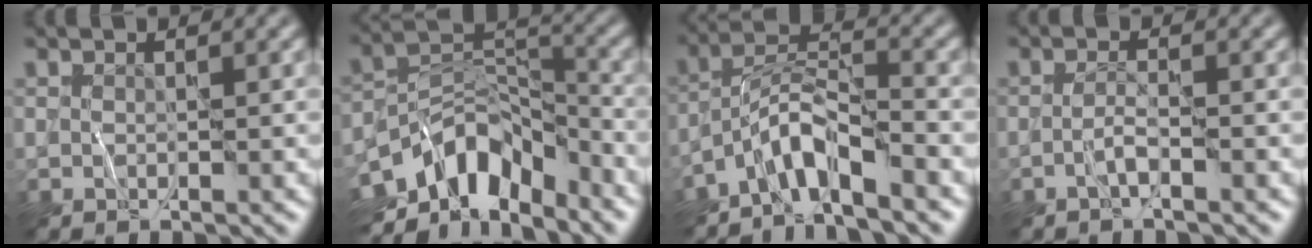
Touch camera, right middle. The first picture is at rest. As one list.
[{"total": 9.1, "force": [-5.7, 4.8, 5.3], "torque": [-0.072, 0.004, -0.112]}, {"total": 4.4, "force": [-3.6, 0.7, 2.5], "torque": [-0.040, 0.009, -0.079]}, {"total": 1.2, "force": [-0.7, -0.1, 0.9], "torque": [-0.019, 0.006, -0.019]}]